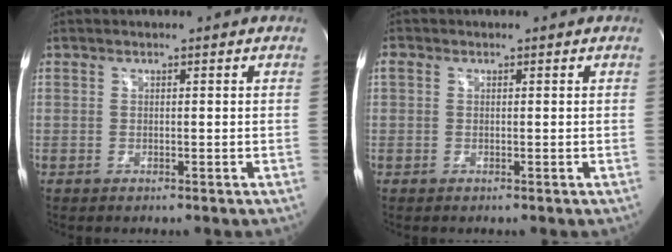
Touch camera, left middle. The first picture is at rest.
{"total": 0.8, "force": [0.2, 0.6, 0.4], "torque": [-0.011, 0.008, 0.003]}